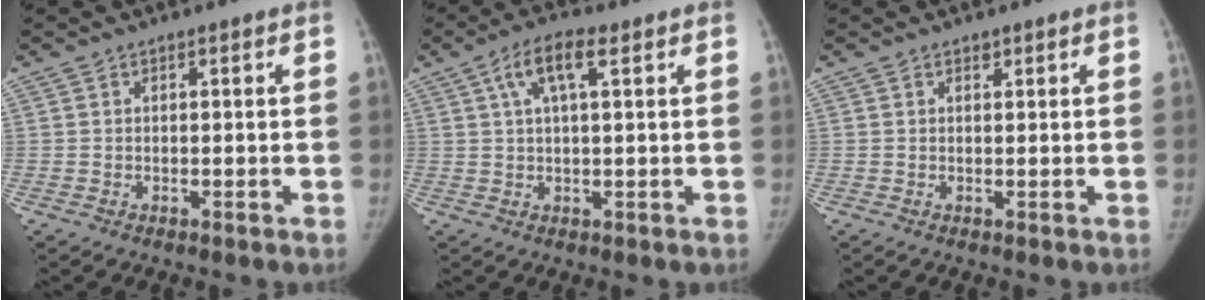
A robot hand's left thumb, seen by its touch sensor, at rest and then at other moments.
{"total": 6.7, "force": [2.8, 2.0, 5.8], "torque": [-0.112, 0.010, 0.049]}
{"total": 0.6, "force": [0.5, 0.3, 0.1], "torque": [0.000, -0.004, 0.006]}